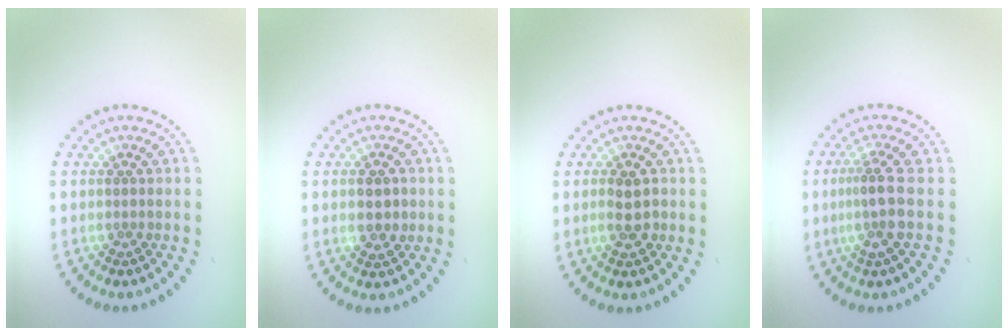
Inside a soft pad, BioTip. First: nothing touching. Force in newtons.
{"total": 1.9, "press": 1.9, "slide": 0.3}
{"total": 2.4, "press": 2.4, "slide": 0.4}
{"total": 3.0, "press": 2.3, "slide": 1.8}